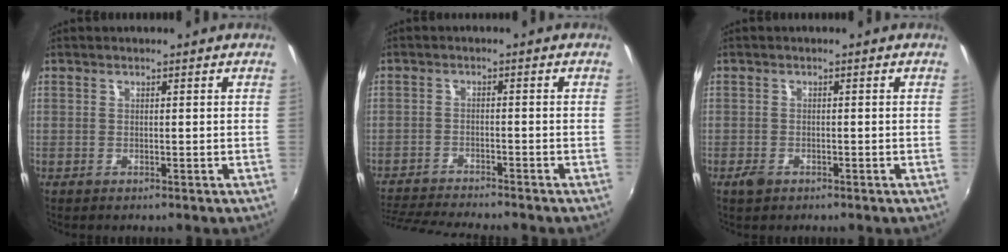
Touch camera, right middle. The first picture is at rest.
{"total": 10.0, "force": [-9.3, 0.3, 3.6], "torque": [-0.094, -0.019, -0.156]}
{"total": 1.9, "force": [-1.3, 1.0, 0.9], "torque": [-0.019, -0.004, -0.025]}